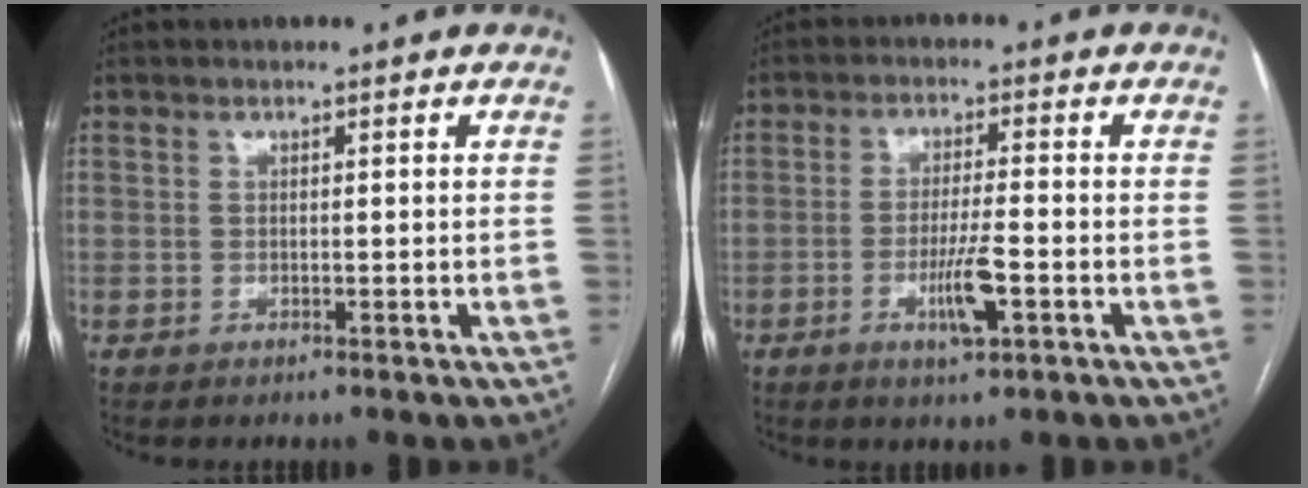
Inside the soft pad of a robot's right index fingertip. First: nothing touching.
{"total": 5.9, "force": [-2.2, 0.5, 5.4], "torque": [-0.102, -0.008, -0.038]}